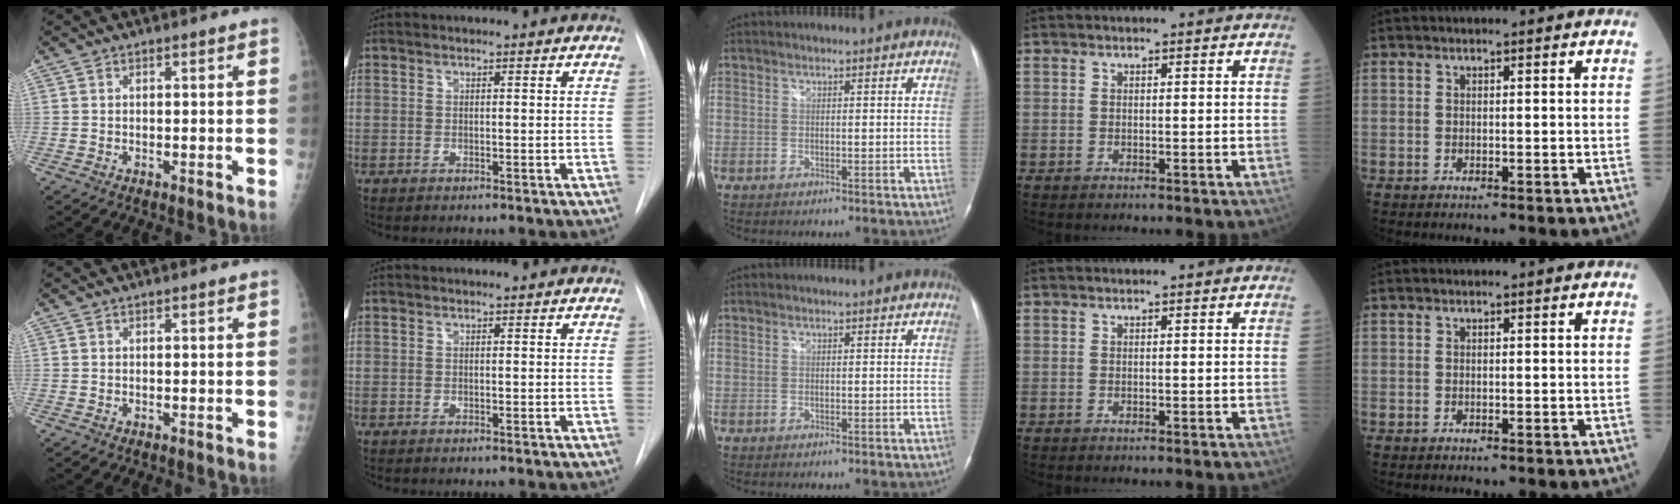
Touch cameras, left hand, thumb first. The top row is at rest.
{}